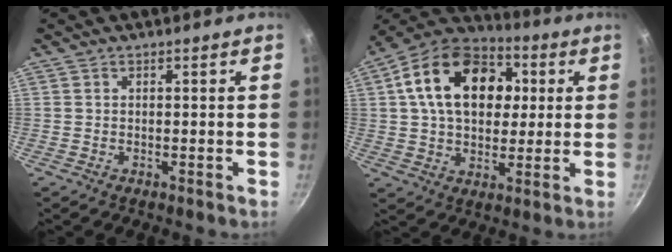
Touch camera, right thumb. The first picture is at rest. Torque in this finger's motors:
{"motor_torque": [0.85, 4.02, 1.85, 0.25, 0.23]}